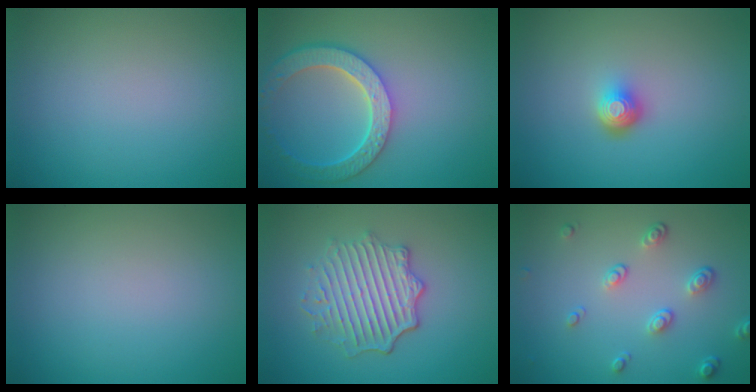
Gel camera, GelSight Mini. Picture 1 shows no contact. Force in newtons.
{"total": 5.9, "press": 4.7, "slide": 3.6}
{"total": 2.2, "press": 1.5, "slide": 1.6}
{"total": 0.0}
{"total": 5.0, "press": 4.1, "slide": 2.8}
{"total": 2.6, "press": 1.7, "slide": 2.0}